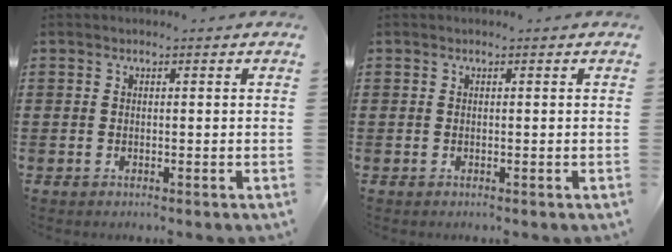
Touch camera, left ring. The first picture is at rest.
{"total": 0.0}